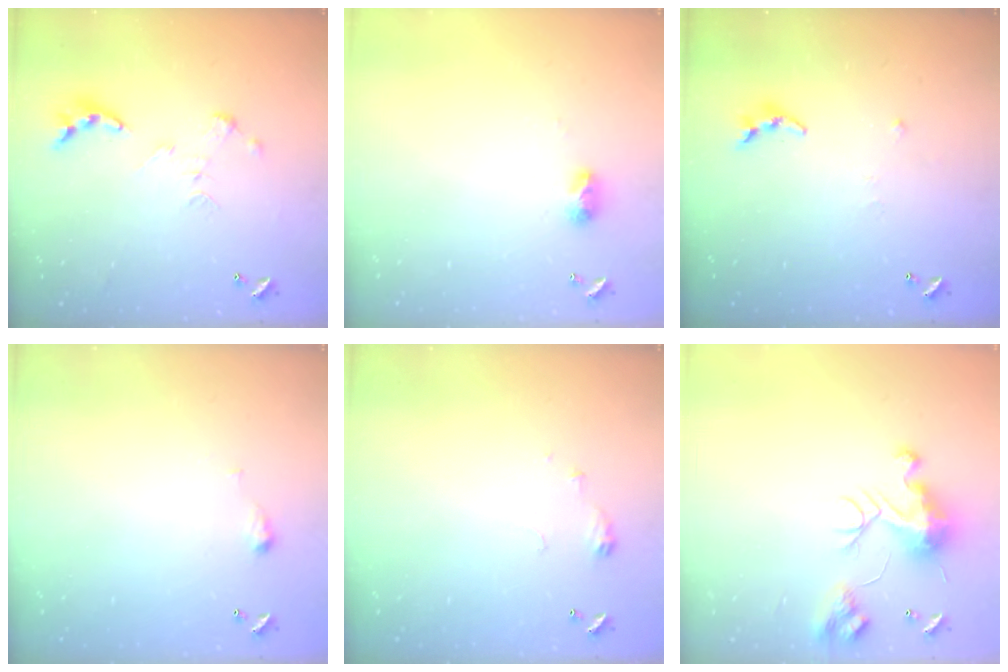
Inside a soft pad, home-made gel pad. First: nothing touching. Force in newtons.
{"total": 4.8, "press": 4.7, "slide": 0.7}
{"total": 4.6, "press": 4.5, "slide": 0.5}
{"total": 2.9, "press": 2.9, "slide": 0.5}
{"total": 3.5, "press": 3.5, "slide": 0.5}
{"total": 10.9, "press": 10.8, "slide": 0.8}